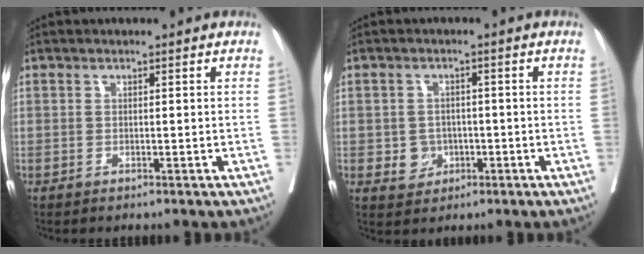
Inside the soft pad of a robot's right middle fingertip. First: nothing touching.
{"total": 3.3, "force": [-0.9, 3.0, 1.2], "torque": [-0.010, 0.005, -0.007]}